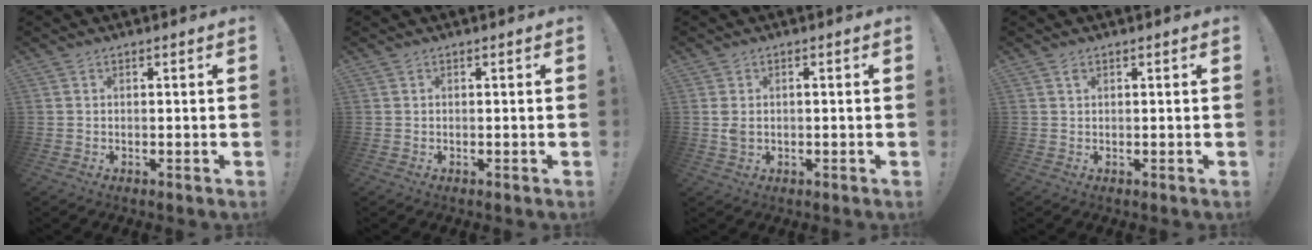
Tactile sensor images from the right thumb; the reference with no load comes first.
{"total": 0.0}
{"total": 2.3, "force": [-0.1, 1.4, 1.8], "torque": [-0.040, 0.009, 0.000]}
{"total": 0.6, "force": [0.2, 0.5, 0.2], "torque": [-0.006, 0.001, 0.005]}